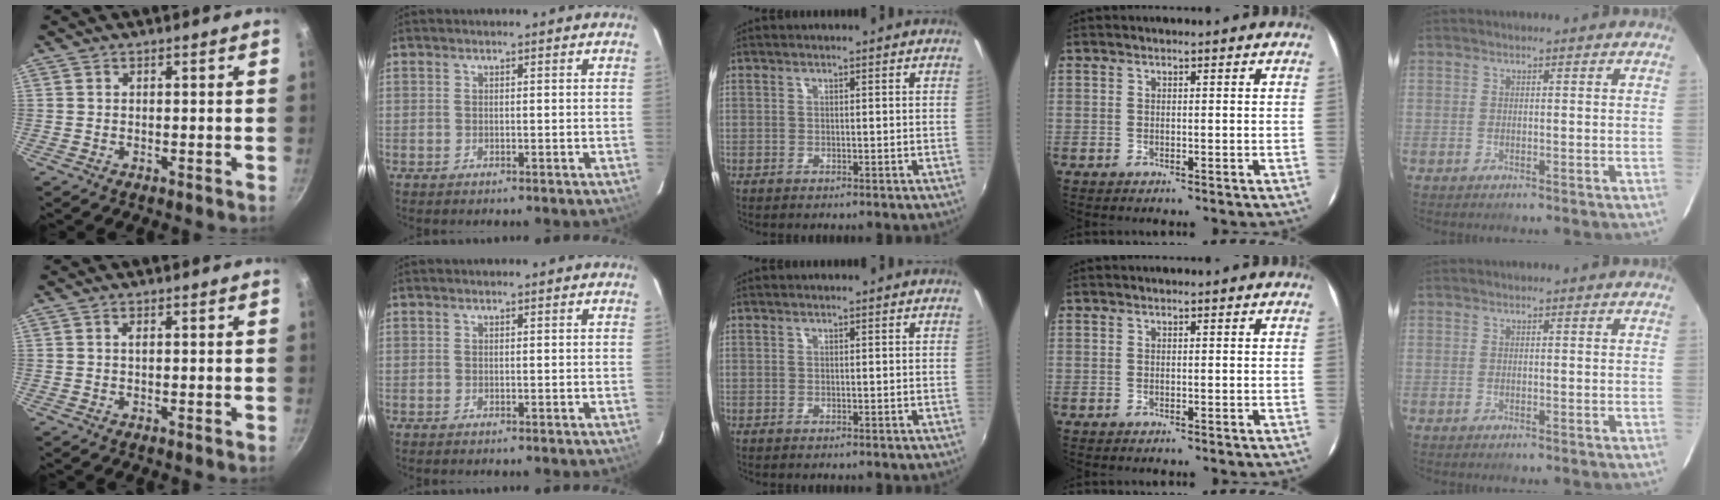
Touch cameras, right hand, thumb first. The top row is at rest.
{"thumb": {"total": 0.9, "force": [0.2, 0.3, 0.8], "torque": [-0.014, 0.001, 0.001]}}